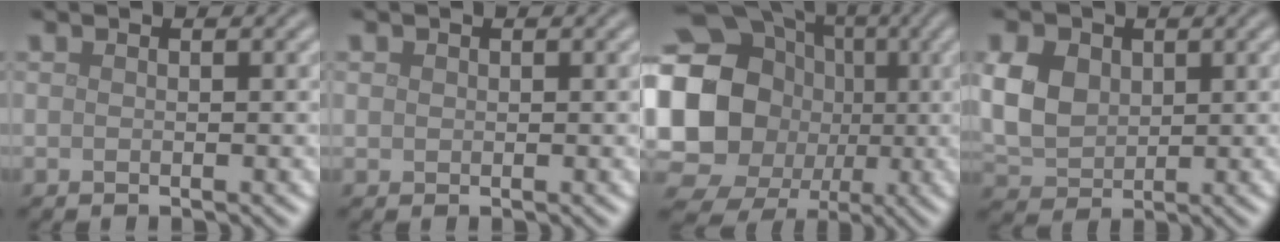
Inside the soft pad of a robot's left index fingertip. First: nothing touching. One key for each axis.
{"total": 0.6, "fx": 0.2, "fy": 0.5, "fz": 0.1, "tx": 0.002, "ty": 0.000, "tz": 0.004}
{"total": 21.8, "fx": 0.2, "fy": 20.0, "fz": 8.6, "tx": -0.182, "ty": 0.011, "tz": -0.043}
{"total": 6.0, "fx": 1.4, "fy": 4.5, "fz": 3.7, "tx": -0.097, "ty": 0.014, "tz": 0.018}